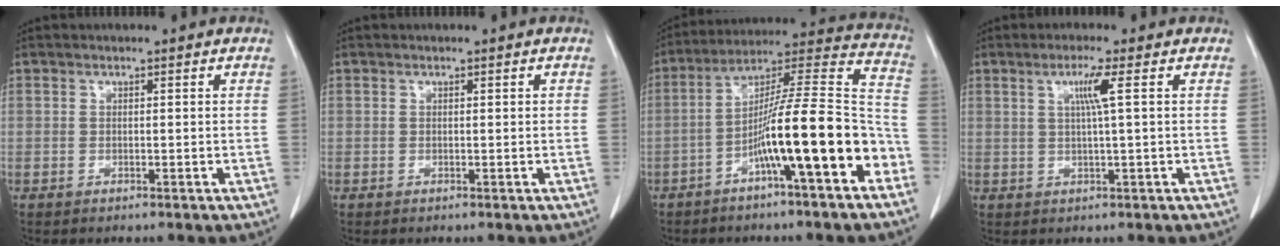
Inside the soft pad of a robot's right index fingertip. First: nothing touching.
{"total": 0.0}
{"total": 17.7, "force": [-7.1, 1.0, 16.2], "torque": [-0.252, 0.019, -0.118]}
{"total": 3.6, "force": [1.1, -0.7, 3.4], "torque": [-0.067, 0.000, 0.020]}